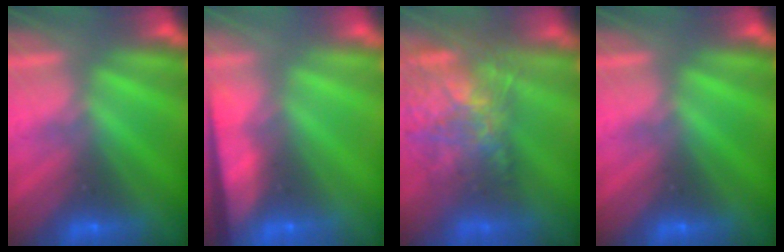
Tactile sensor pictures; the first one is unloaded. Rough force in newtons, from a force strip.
{"total": 7.7}
{"total": 7.6}
{"total": 0.0}